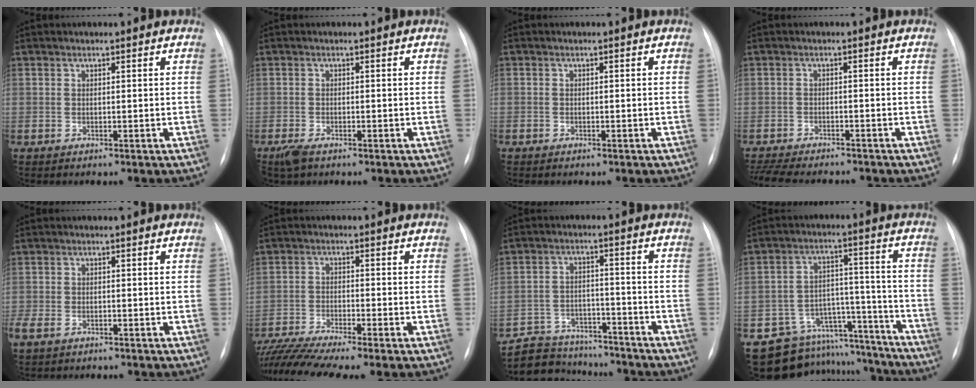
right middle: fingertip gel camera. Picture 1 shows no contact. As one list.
[{"total": 2.7, "force": [-1.8, 1.0, 1.6], "torque": [-0.040, -0.006, -0.029]}, {"total": 0.9, "force": [-0.7, 0.6, 0.2], "torque": [-0.007, 0.002, -0.008]}, {"total": 12.5, "force": [-11.2, 2.8, 4.8], "torque": [-0.100, -0.010, -0.154]}, {"total": 3.8, "force": [-2.6, 2.0, 1.8], "torque": [-0.043, -0.008, -0.042]}, {"total": 10.5, "force": [-9.0, -0.7, 5.4], "torque": [-0.105, -0.017, -0.152]}, {"total": 11.9, "force": [-11.1, 4.1, 1.8], "torque": [-0.034, 0.020, -0.167]}, {"total": 14.1, "force": [-12.5, 6.3, 1.1], "torque": [-0.008, 0.071, -0.175]}]